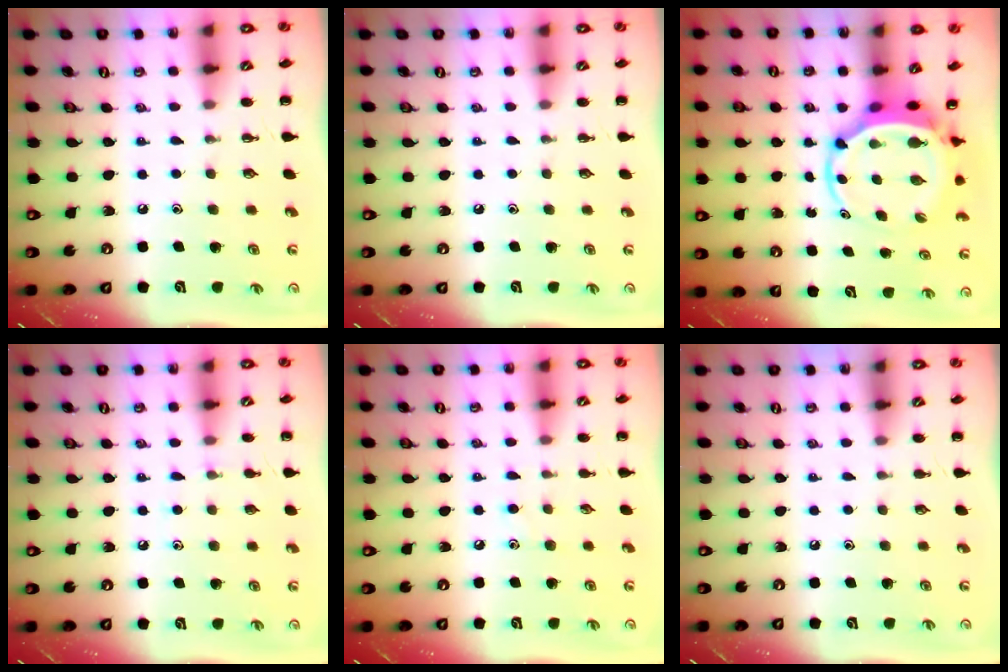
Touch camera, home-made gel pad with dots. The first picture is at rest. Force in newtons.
{"total": 0.0}
{"total": 5.4, "press": 5.3, "slide": 1.3}
{"total": 4.4, "press": 4.1, "slide": 1.4}
{"total": 4.2, "press": 4.0, "slide": 1.3}
{"total": 0.0}